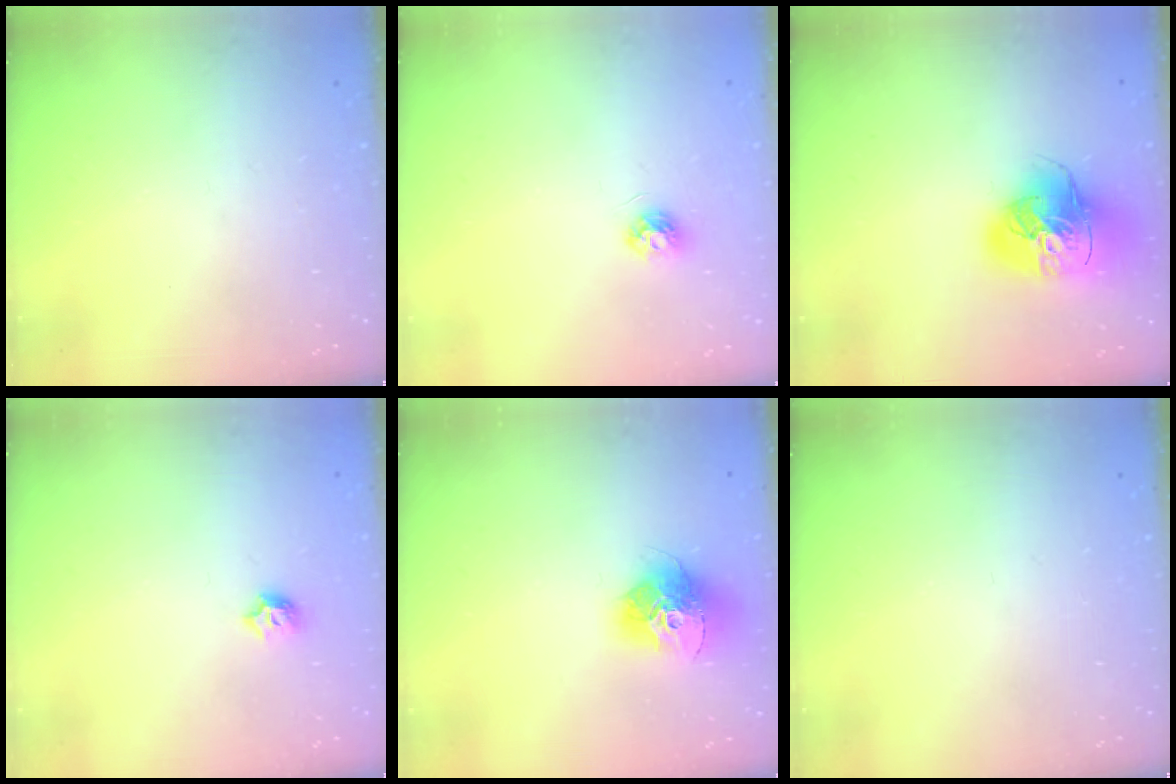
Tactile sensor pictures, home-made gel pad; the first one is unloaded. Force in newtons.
{"total": 4.5, "press": 4.5, "slide": 0.7}
{"total": 17.1, "press": 17.0, "slide": 2.5}
{"total": 5.3, "press": 5.3, "slide": 0.9}
{"total": 14.4, "press": 14.3, "slide": 1.3}
{"total": 0.0}